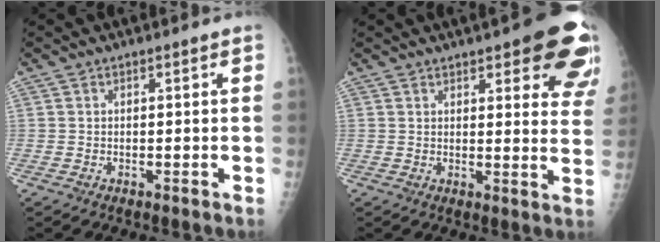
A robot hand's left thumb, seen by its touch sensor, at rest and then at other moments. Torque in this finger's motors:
{"motor_torque": [1.31, 1.26, 1.04, -0.48, 0.01]}